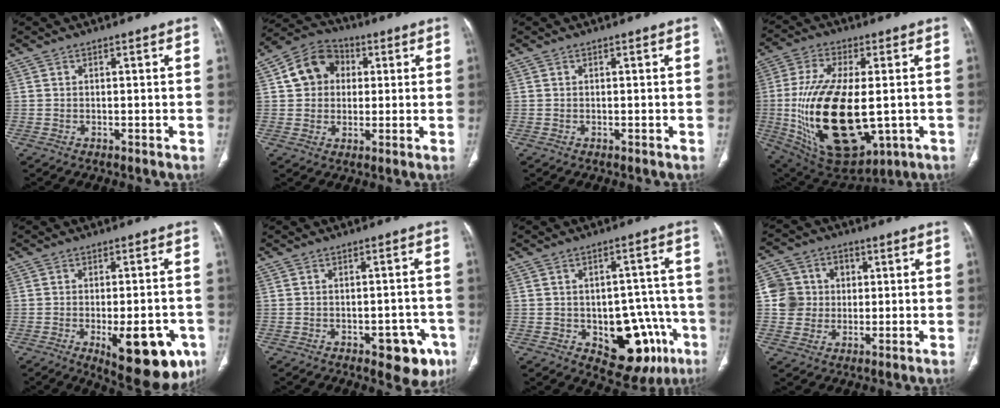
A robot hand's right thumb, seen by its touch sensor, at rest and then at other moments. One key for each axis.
{"total": 10.1, "fx": 2.1, "fy": 8.6, "fz": 4.8, "tx": -0.057, "ty": 0.010, "tz": 0.025}
{"total": 0.0}
{"total": 25.2, "fx": -2.8, "fy": 12.5, "fz": 21.7, "tx": -0.432, "ty": -0.022, "tz": -0.016}
{"total": 15.9, "fx": -6.4, "fy": 6.4, "fz": 13.1, "tx": -0.121, "ty": 0.009, "tz": -0.068}
{"total": 8.3, "fx": -4.1, "fy": 4.2, "fz": 5.9, "tx": -0.040, "ty": 0.019, "tz": -0.044}
{"total": 16.2, "fx": -6.1, "fy": 9.5, "fz": 11.7, "tx": -0.102, "ty": 0.033, "tz": -0.065}
{"total": 9.0, "fx": 0.8, "fy": 8.7, "fz": 2.3, "tx": -0.011, "ty": 0.013, "tz": 0.012}